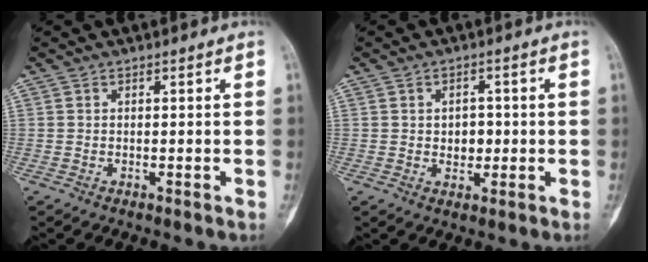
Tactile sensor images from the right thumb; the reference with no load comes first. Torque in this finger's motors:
{"motor_torque": [-0.54, 0.01, -0.03, -0.24, -0.02]}